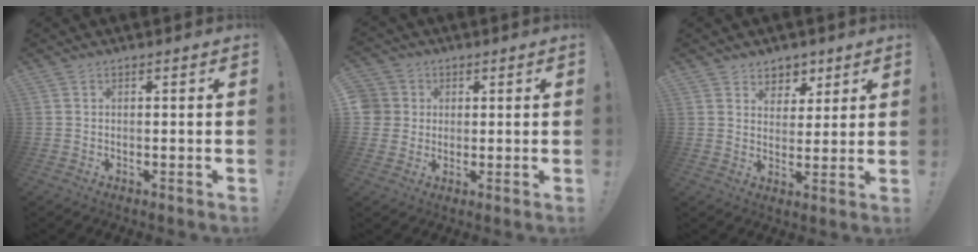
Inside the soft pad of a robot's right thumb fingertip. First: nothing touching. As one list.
[{"total": 5.7, "force": [0.8, 5.6, 1.1], "torque": [-0.025, -0.008, 0.012]}, {"total": 6.5, "force": [4.1, 5.0, 0.7], "torque": [-0.004, -0.033, 0.080]}]